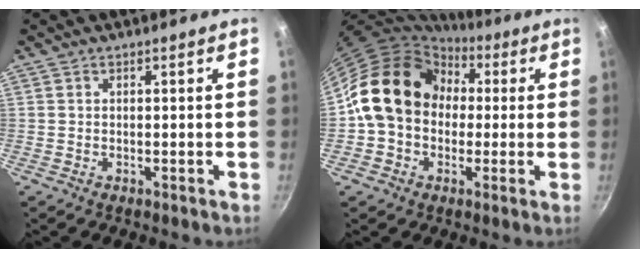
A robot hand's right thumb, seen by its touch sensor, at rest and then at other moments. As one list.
[{"total": 16.5, "force": [2.3, 13.5, 9.3], "torque": [-0.122, 0.036, 0.028]}]